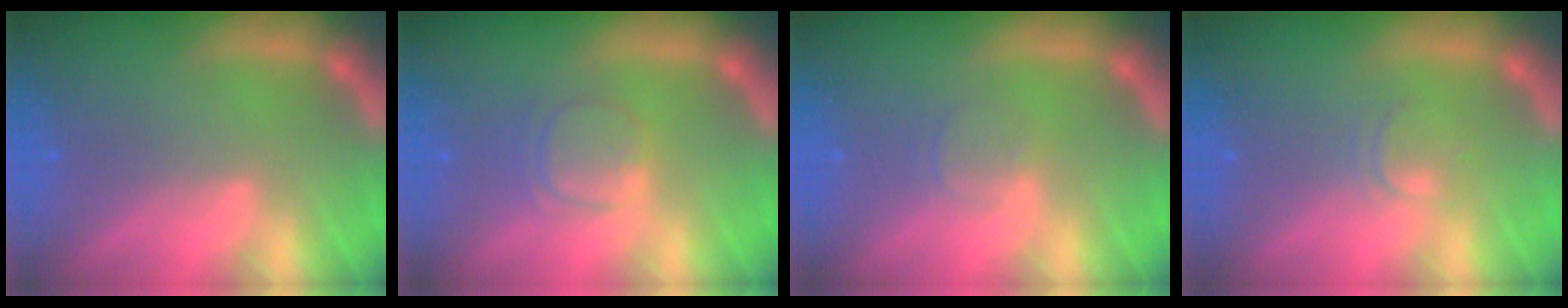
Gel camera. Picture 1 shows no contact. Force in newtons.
{"total": 3.0}
{"total": 1.4}
{"total": 1.4}